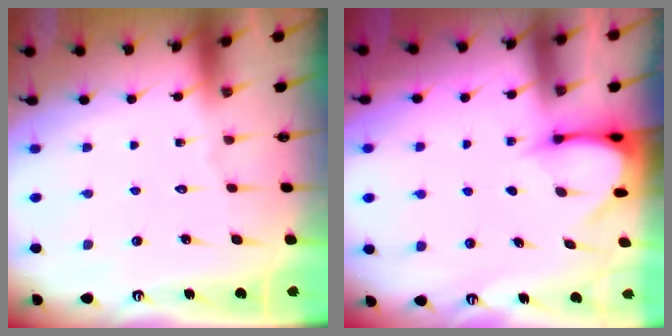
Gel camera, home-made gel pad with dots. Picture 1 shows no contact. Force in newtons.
{"total": 3.7, "press": 3.7, "slide": 0.3}